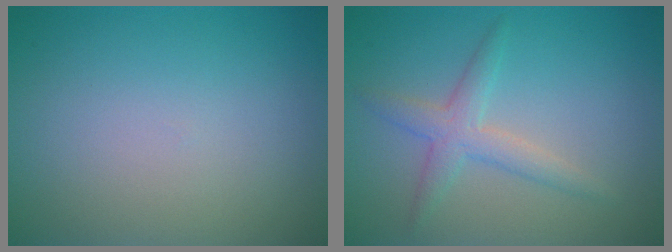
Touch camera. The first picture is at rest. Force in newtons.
{"total": 2.6, "press": 2.6, "slide": 0.2}